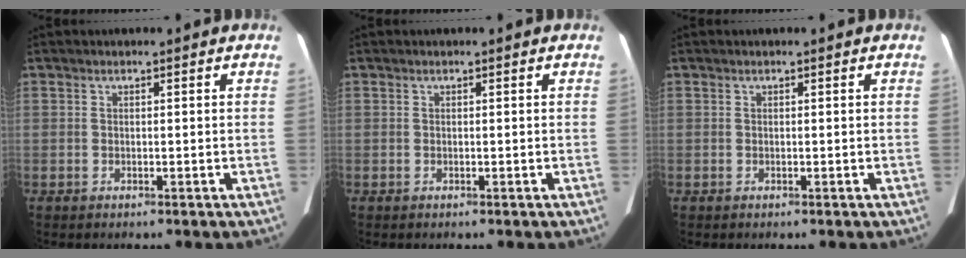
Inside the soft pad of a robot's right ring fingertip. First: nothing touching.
{"total": 0.0}
{"total": 0.0}